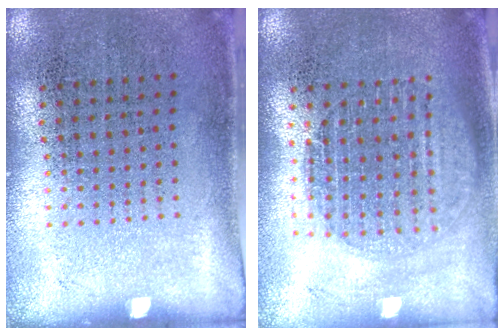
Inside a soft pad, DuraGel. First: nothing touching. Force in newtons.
{"total": 1.6, "press": 1.4, "slide": 0.8}